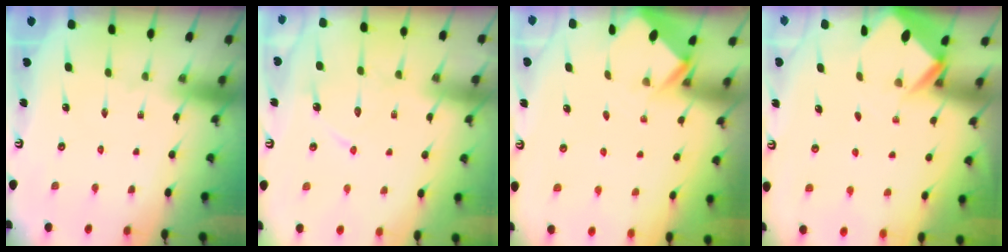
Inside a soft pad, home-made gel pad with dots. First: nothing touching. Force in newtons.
{"total": 8.8, "press": 8.8, "slide": 0.7}
{"total": 2.2, "press": 2.2, "slide": 0.1}
{"total": 2.4, "press": 2.4, "slide": 0.1}